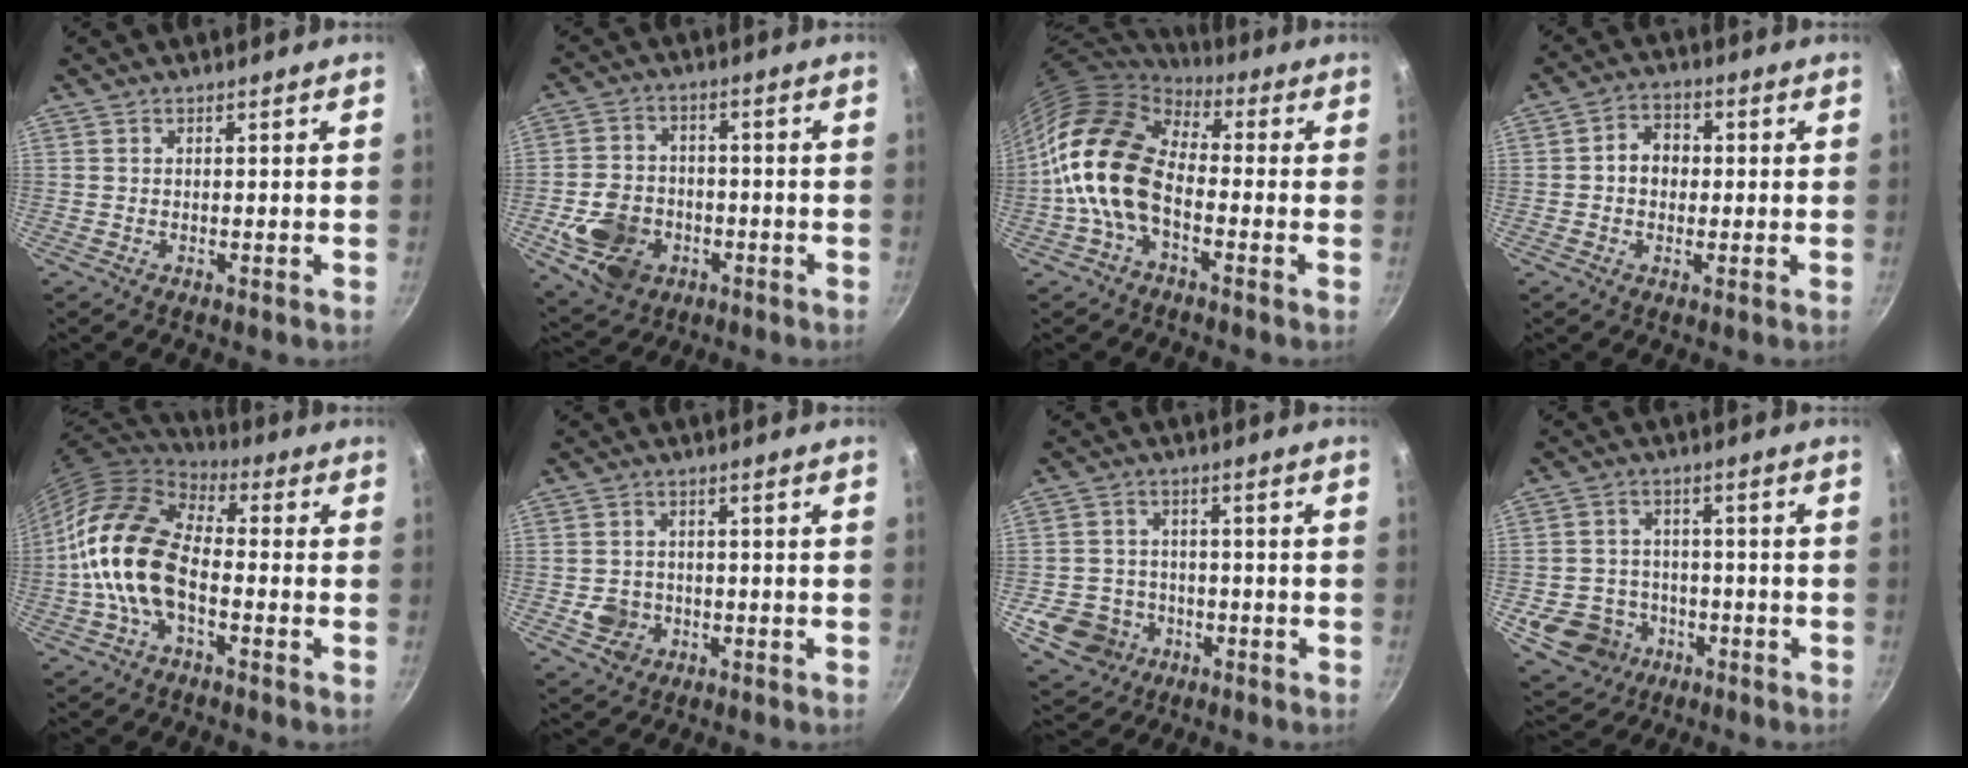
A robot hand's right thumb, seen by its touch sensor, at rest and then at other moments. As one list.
[{"total": 12.0, "force": [-3.9, 9.3, 6.6], "torque": [-0.106, 0.023, -0.063]}, {"total": 14.5, "force": [-3.0, 9.0, 10.9], "torque": [-0.173, 0.033, -0.074]}, {"total": 5.7, "force": [0.1, 4.6, 3.3], "torque": [-0.025, 0.013, -0.007]}, {"total": 15.5, "force": [-3.1, 8.8, 12.4], "torque": [-0.205, 0.033, -0.074]}, {"total": 4.9, "force": [-1.3, 4.3, 1.8], "torque": [-0.016, 0.018, -0.016]}, {"total": 9.4, "force": [-3.8, 8.0, 3.3], "torque": [-0.038, 0.032, -0.055]}, {"total": 10.7, "force": [-4.4, 8.9, 4.1], "torque": [-0.052, 0.038, -0.063]}]